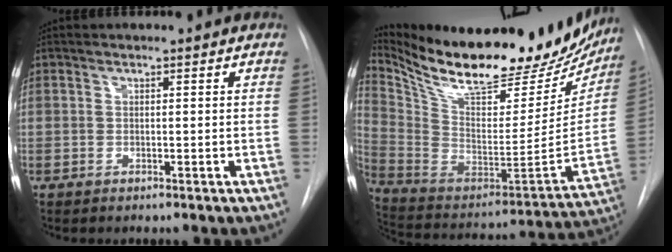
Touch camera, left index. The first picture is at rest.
{"total": 31.4, "force": [26.0, 9.8, 14.5], "torque": [-0.257, -0.030, 0.385]}